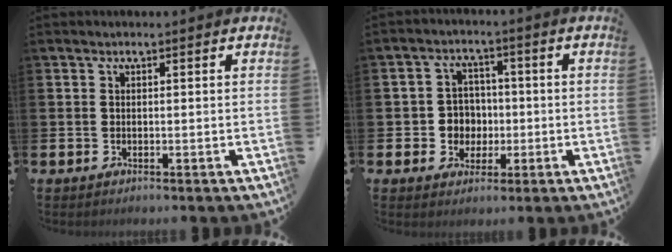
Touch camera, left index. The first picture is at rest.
{"total": 4.4, "force": [0.0, 4.3, 0.7], "torque": [-0.020, 0.003, -0.008]}